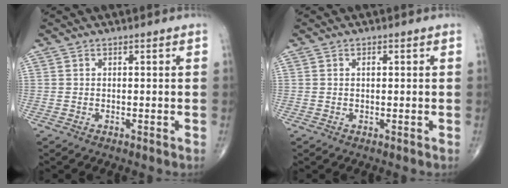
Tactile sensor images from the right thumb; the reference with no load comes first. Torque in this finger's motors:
{"motor_torque": [0.24, 0.55, 0.15, 0.02, 0.01]}